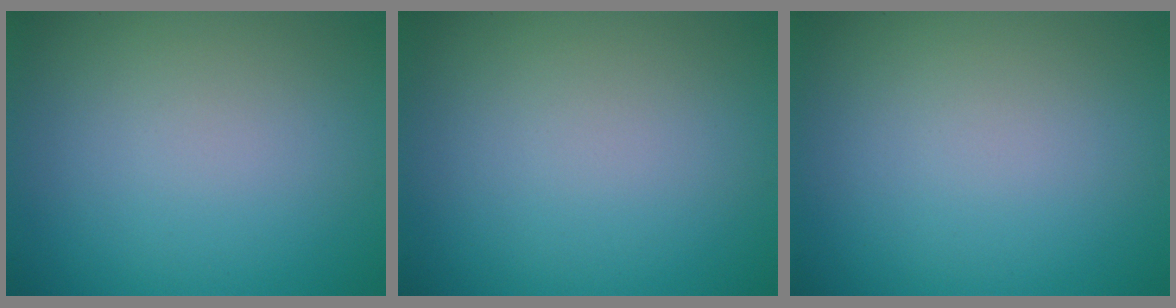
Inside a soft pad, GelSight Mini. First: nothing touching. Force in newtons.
{"total": 0.0}
{"total": 0.0}